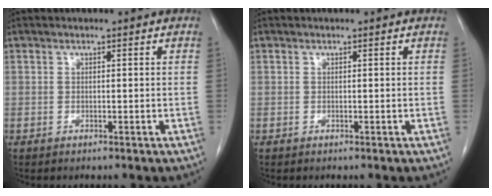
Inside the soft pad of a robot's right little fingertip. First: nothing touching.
{"total": 0.0}